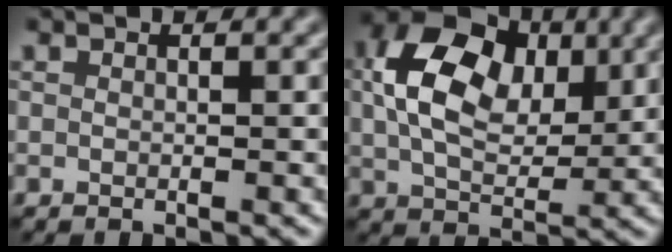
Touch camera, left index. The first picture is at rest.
{"total": 11.8, "force": [2.8, 8.0, 8.1], "torque": [-0.155, 0.030, 0.046]}